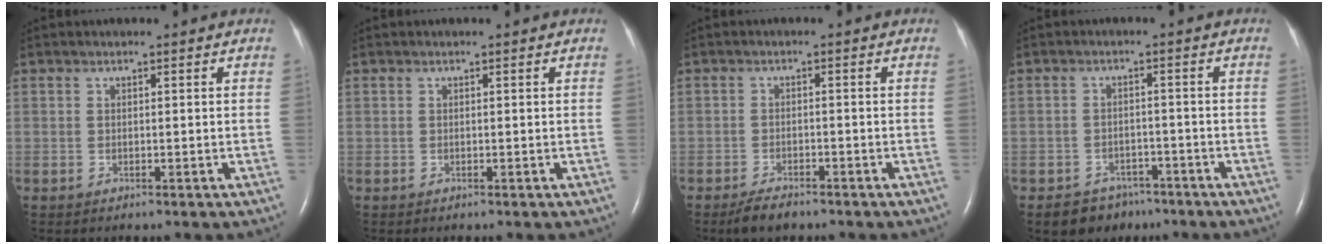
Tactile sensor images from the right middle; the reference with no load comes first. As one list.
[{"total": 0.0}, {"total": 3.1, "force": [-2.5, 1.0, 1.6], "torque": [-0.037, -0.004, -0.041]}, {"total": 5.4, "force": [-4.0, 3.5, 0.8], "torque": [-0.011, 0.007, -0.056]}]